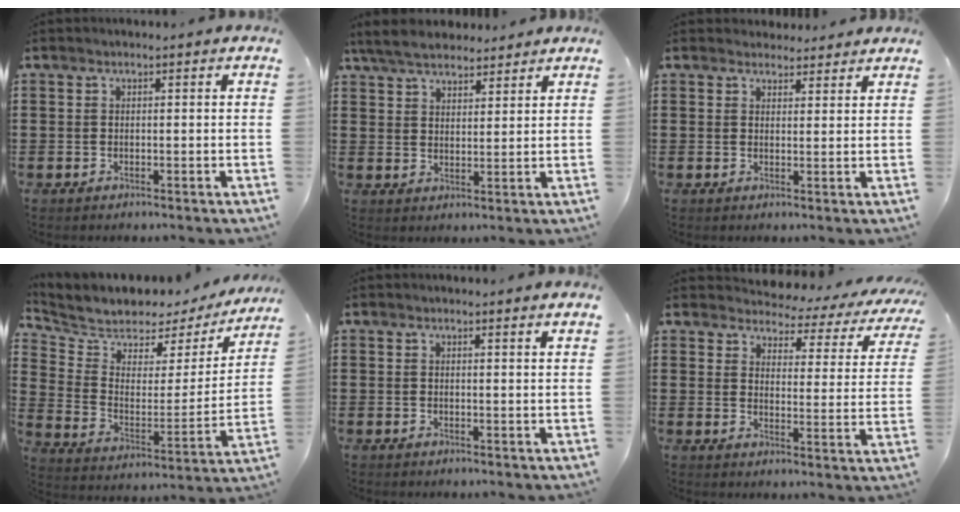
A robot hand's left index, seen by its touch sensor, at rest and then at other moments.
{"total": 5.5, "force": [5.0, 1.8, 1.5], "torque": [-0.048, -0.003, 0.093]}
{"total": 2.7, "force": [2.6, 0.9, 0.1], "torque": [0.000, -0.005, 0.048]}
{"total": 4.8, "force": [4.5, 1.8, 0.0], "torque": [-0.039, -0.041, 0.071]}
{"total": 1.1, "force": [0.9, -0.2, 0.6], "torque": [-0.013, -0.002, 0.018]}
{"total": 3.0, "force": [2.7, 1.0, 0.7], "torque": [-0.027, -0.025, 0.037]}